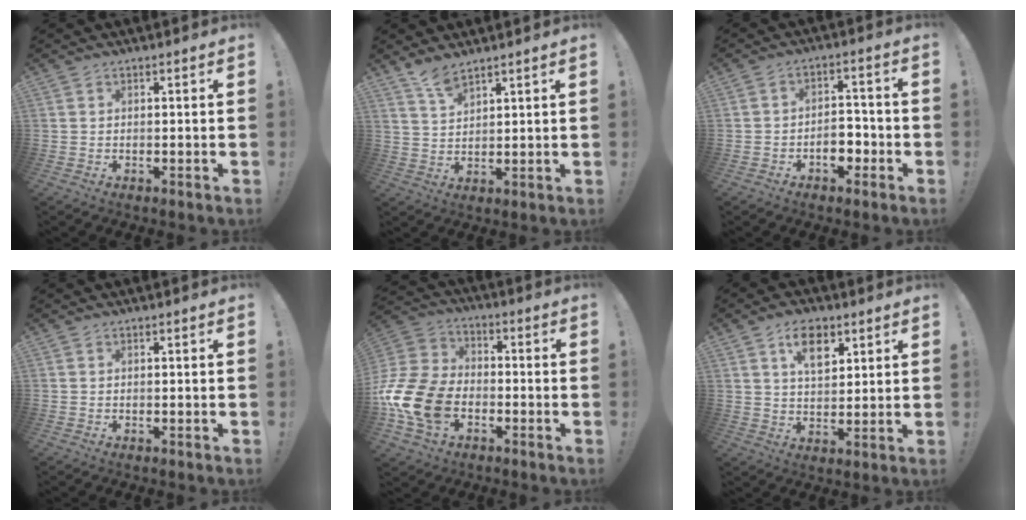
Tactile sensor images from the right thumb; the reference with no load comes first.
{"total": 5.2, "force": [4.3, 1.1, 2.7], "torque": [-0.054, -0.028, 0.079]}
{"total": 7.3, "force": [-2.9, 4.7, 4.7], "torque": [-0.067, 0.018, -0.046]}
{"total": 0.0}
{"total": 18.7, "force": [-6.3, 13.3, 11.5], "torque": [-0.222, 0.040, -0.101]}
{"total": 9.4, "force": [5.2, 5.3, 5.7], "torque": [-0.081, -0.014, 0.092]}